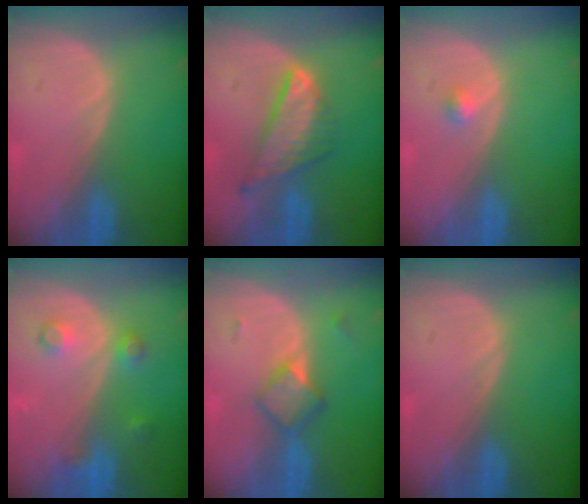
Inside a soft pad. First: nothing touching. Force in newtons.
{"total": 7.9, "press": 6.7, "slide": 4.3}
{"total": 1.0, "press": 1.0, "slide": 0.1}
{"total": 3.7, "press": 3.4, "slide": 1.5}
{"total": 4.8, "press": 4.2, "slide": 2.2}
{"total": 0.0}